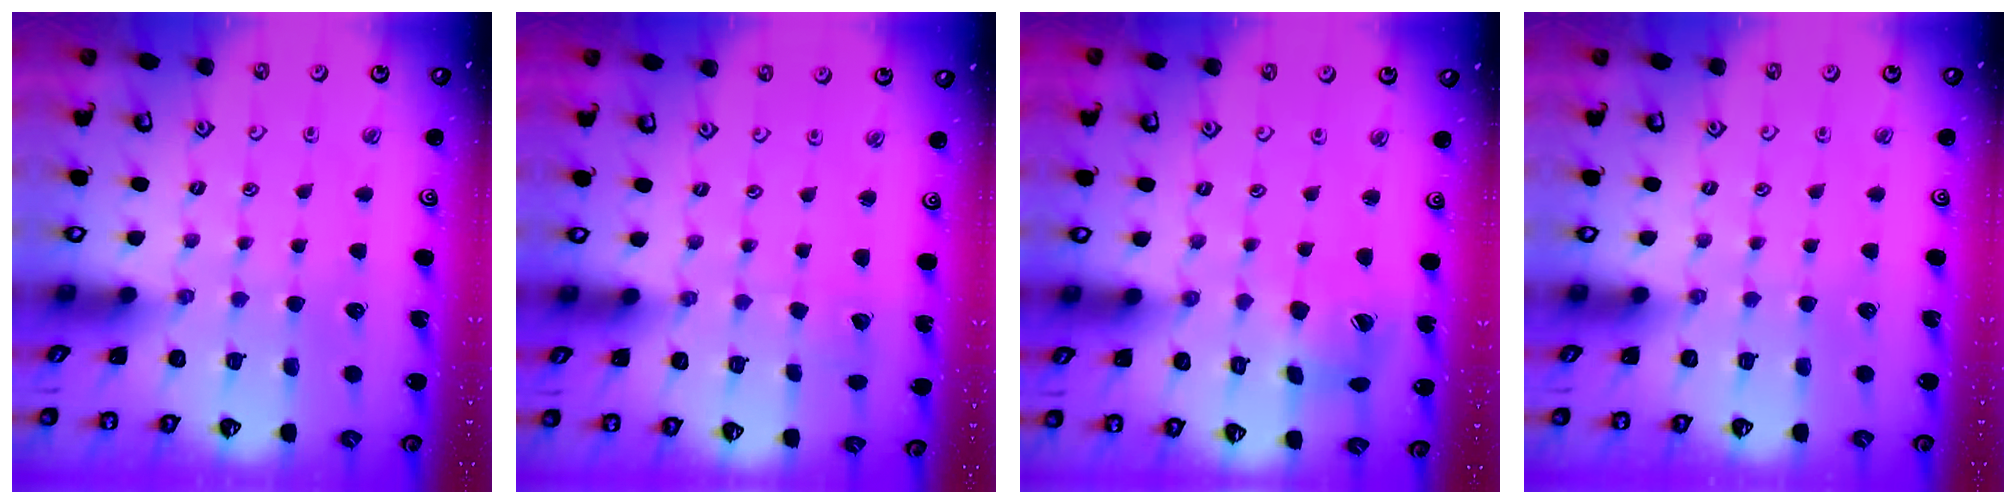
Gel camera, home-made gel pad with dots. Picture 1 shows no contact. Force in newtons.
{"total": 1.2, "press": 1.2, "slide": 0.1}
{"total": 6.8, "press": 6.8, "slide": 0.8}
{"total": 0.0}